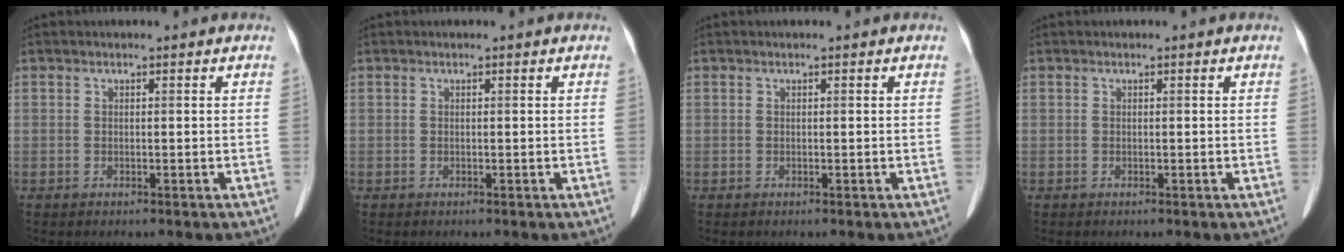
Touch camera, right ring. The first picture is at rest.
{"total": 0.0}
{"total": 0.0}
{"total": 0.0}